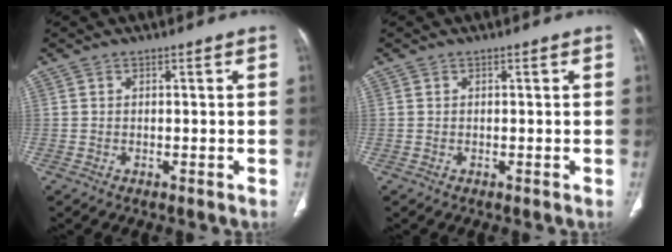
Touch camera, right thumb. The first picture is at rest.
{"total": 0.0}